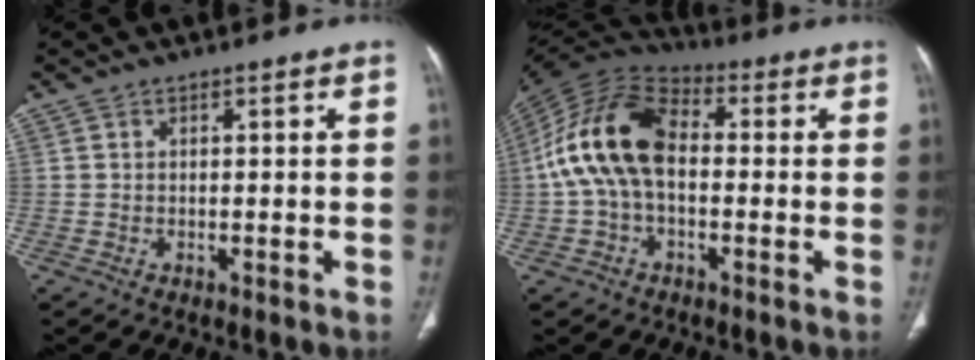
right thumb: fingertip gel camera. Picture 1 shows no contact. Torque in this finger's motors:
{"motor_torque": [0.94, 0.97, 1.10, -1.04, 0.65]}